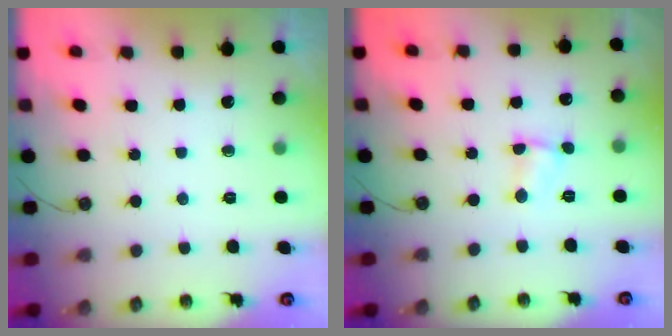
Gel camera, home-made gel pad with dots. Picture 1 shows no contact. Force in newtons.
{"total": 2.4, "press": 2.3, "slide": 0.4}